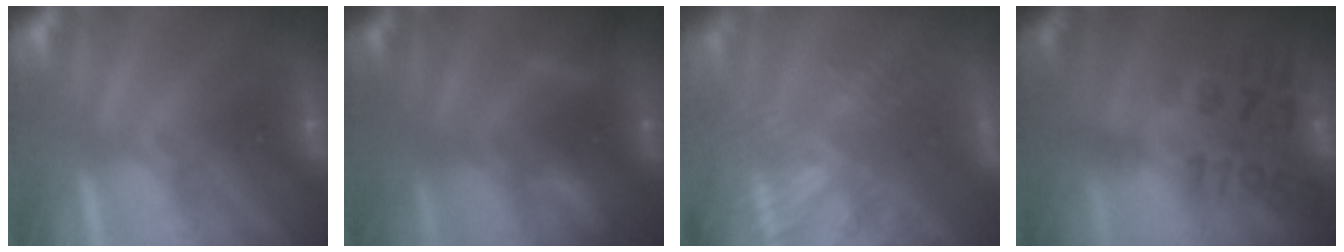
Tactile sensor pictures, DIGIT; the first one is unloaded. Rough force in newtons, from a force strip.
{"total": 6.8}
{"total": 8.1}
{"total": 2.8}